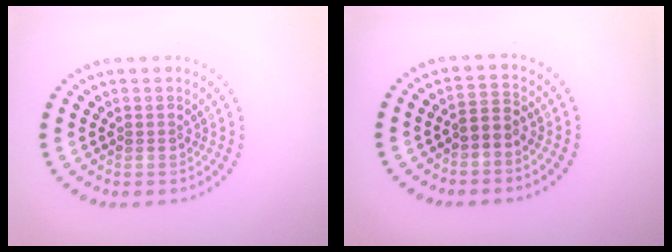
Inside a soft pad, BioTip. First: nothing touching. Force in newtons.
{"total": 1.6, "press": 1.3, "slide": 0.9}